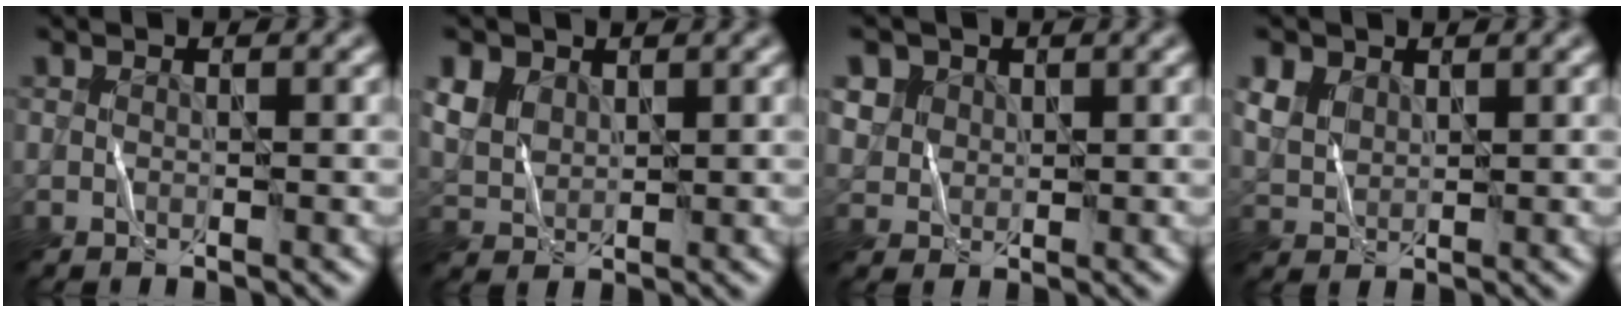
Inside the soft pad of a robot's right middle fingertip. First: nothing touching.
{"total": 3.1, "force": [1.9, 2.3, 1.0], "torque": [-0.039, 0.010, 0.032]}
{"total": 2.6, "force": [1.6, 2.0, 0.2], "torque": [-0.020, 0.001, 0.033]}
{"total": 2.4, "force": [1.5, 1.7, 0.6], "torque": [-0.029, 0.005, 0.032]}